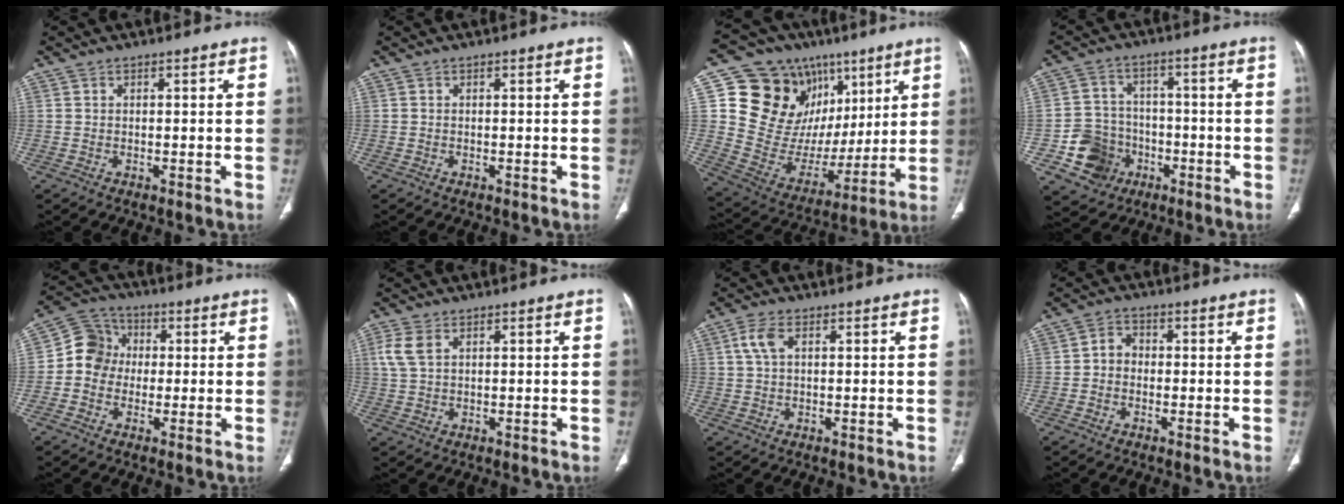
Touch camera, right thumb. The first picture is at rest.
{"total": 0.0}
{"total": 25.3, "force": [9.7, 19.1, 13.4], "torque": [-0.157, 0.011, 0.185]}
{"total": 10.0, "force": [-3.9, 8.9, 2.2], "torque": [-0.008, 0.032, -0.057]}
{"total": 8.4, "force": [-0.2, 7.7, 3.4], "torque": [-0.035, 0.026, -0.020]}
{"total": 4.3, "force": [1.8, 2.5, 3.0], "torque": [-0.078, 0.007, 0.042]}
{"total": 3.6, "force": [1.0, 1.9, 2.9], "torque": [-0.074, 0.011, 0.021]}
{"total": 3.1, "force": [-0.5, 2.6, 1.6], "torque": [-0.008, 0.015, -0.017]}